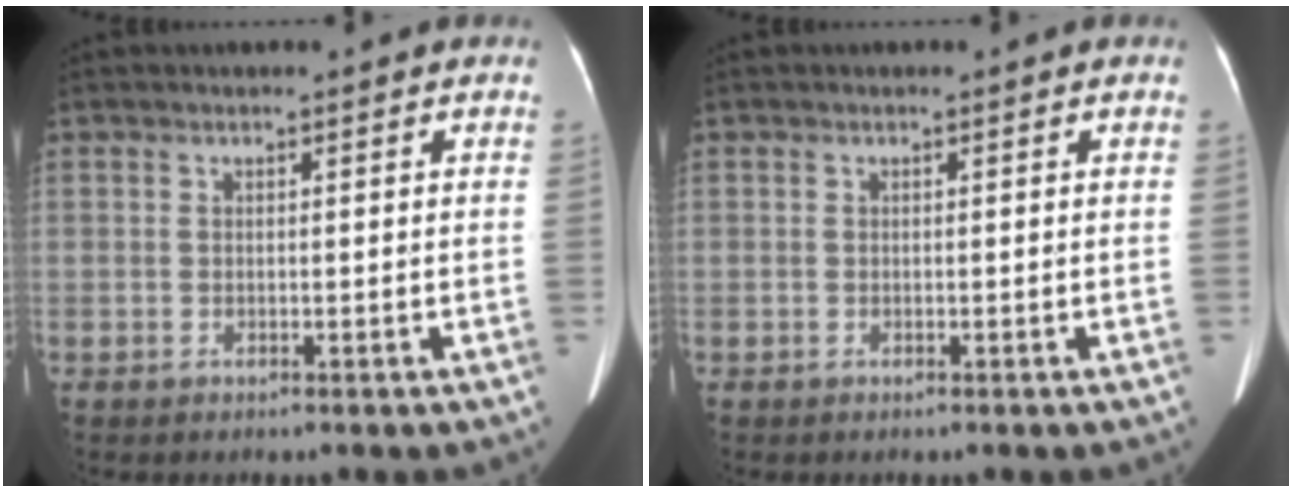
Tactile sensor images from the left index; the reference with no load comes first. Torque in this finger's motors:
{"motor_torque": [0.00, 0.00, 0.00, 0.00]}